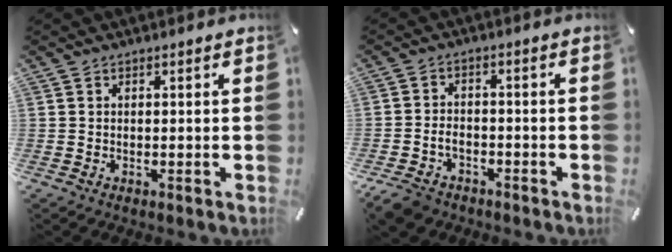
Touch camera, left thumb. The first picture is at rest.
{"total": 4.8, "force": [-3.0, 3.4, 1.8], "torque": [-0.041, 0.015, -0.057]}